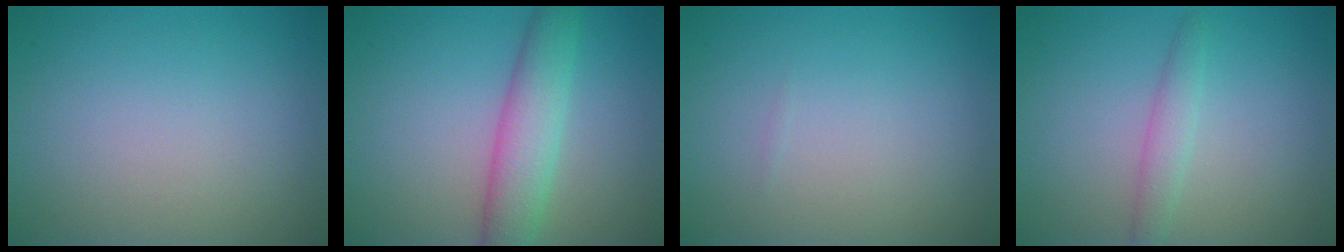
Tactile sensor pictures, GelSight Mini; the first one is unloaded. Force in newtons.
{"total": 4.7, "press": 4.7, "slide": 0.1}
{"total": 0.0}
{"total": 1.7, "press": 1.7, "slide": 0.0}